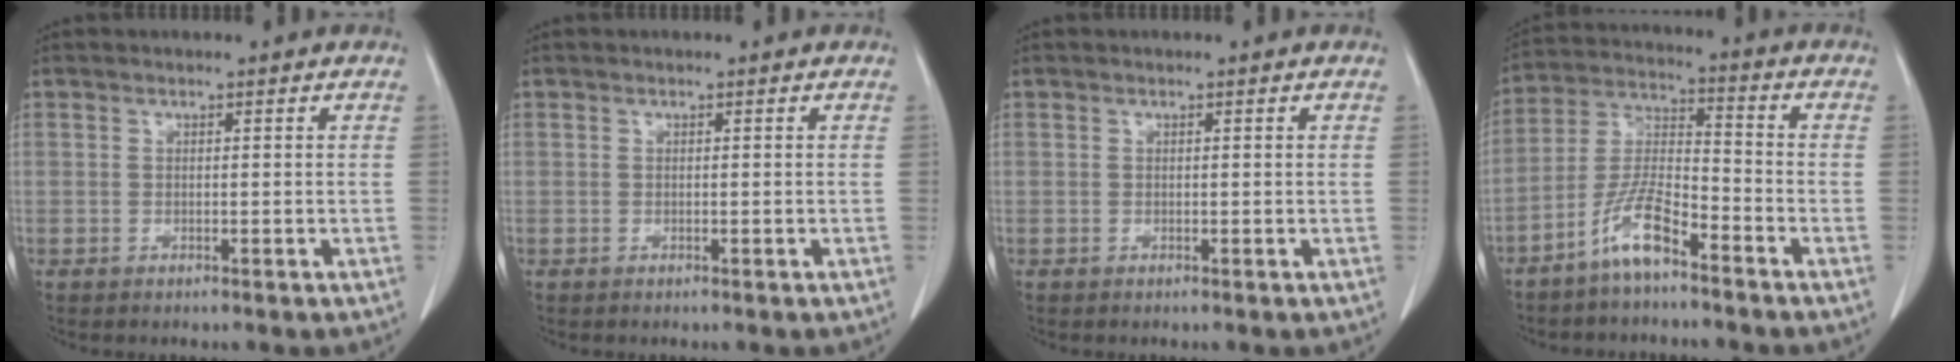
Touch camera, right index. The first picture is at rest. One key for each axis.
{"total": 0.0}
{"total": 0.0}
{"total": 8.3, "fx": -5.6, "fy": 1.6, "fz": 5.9, "tx": -0.131, "ty": -0.002, "tz": -0.114}